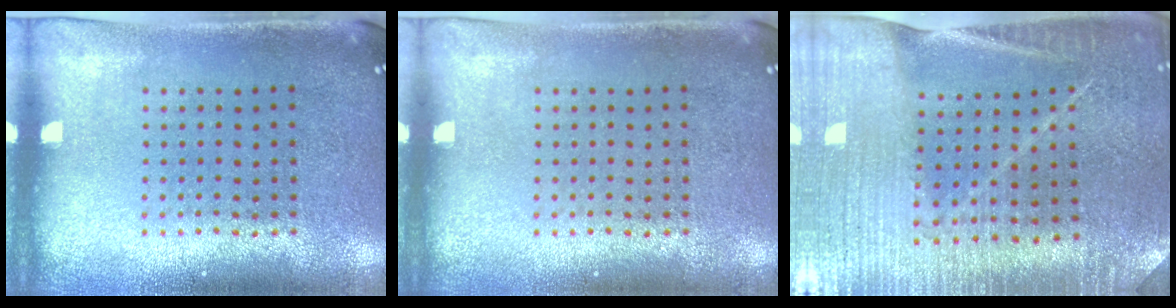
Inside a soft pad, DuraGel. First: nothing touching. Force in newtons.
{"total": 0.0}
{"total": 3.2, "press": 3.2, "slide": 0.3}